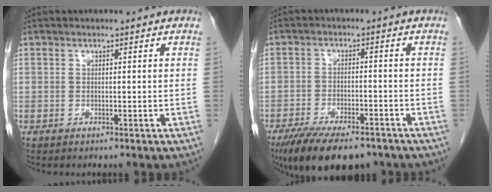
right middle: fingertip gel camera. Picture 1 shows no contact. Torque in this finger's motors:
{"motor_torque": [1.17, -0.96, 0.21, 0.07]}